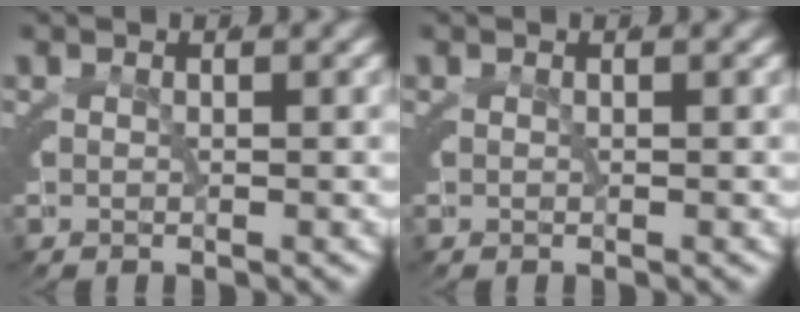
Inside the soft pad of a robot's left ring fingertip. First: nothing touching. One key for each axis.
{"total": 0.0}